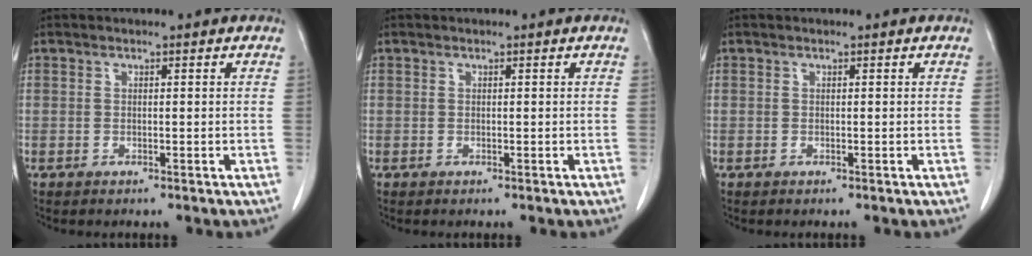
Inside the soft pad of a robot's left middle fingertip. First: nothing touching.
{"total": 0.0}
{"total": 0.0}